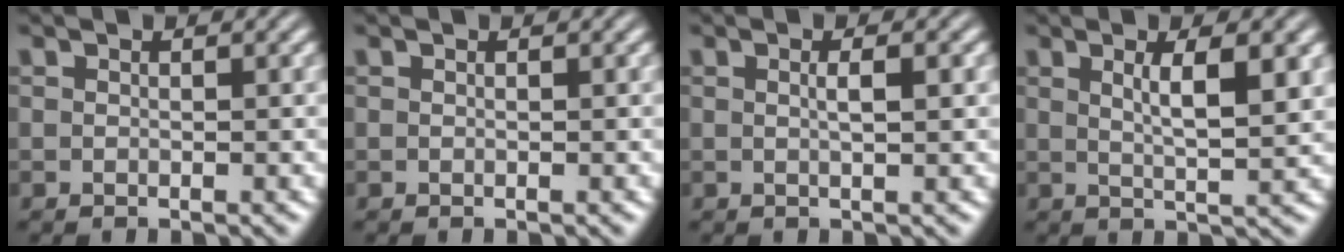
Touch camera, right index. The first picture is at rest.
{"total": 0.0}
{"total": 1.5, "force": [0.0, -0.9, 1.3], "torque": [-0.013, 0.000, 0.002]}
{"total": 3.4, "force": [1.2, -1.0, 3.0], "torque": [-0.037, -0.003, 0.028]}